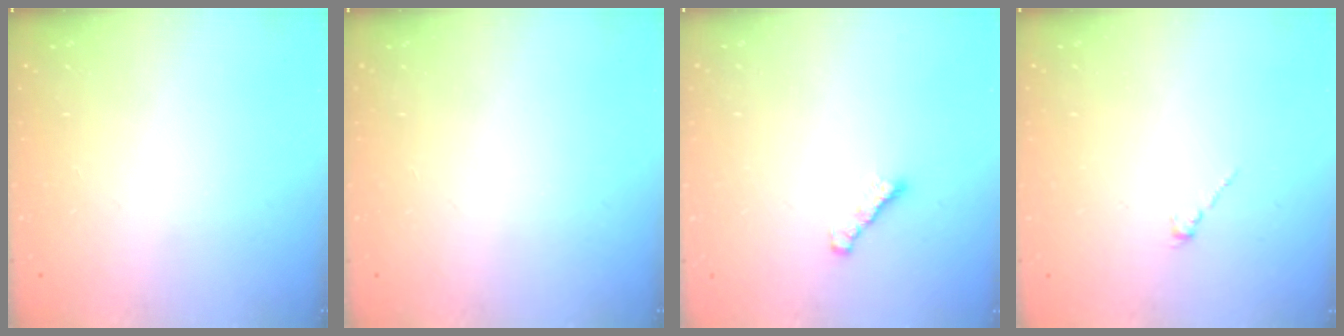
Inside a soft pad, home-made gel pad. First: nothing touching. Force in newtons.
{"total": 0.0}
{"total": 1.8, "press": 1.7, "slide": 0.6}
{"total": 0.0}